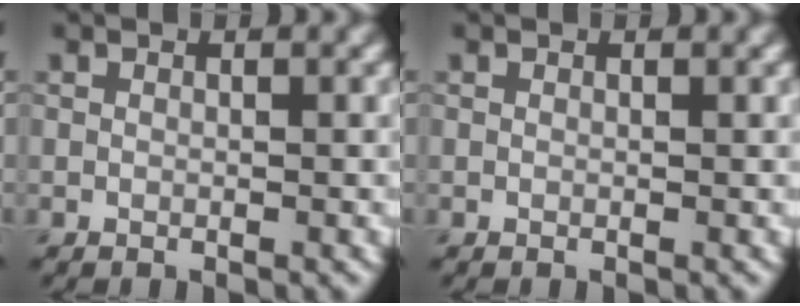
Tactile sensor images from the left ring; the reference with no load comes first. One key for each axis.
{"total": 0.0}